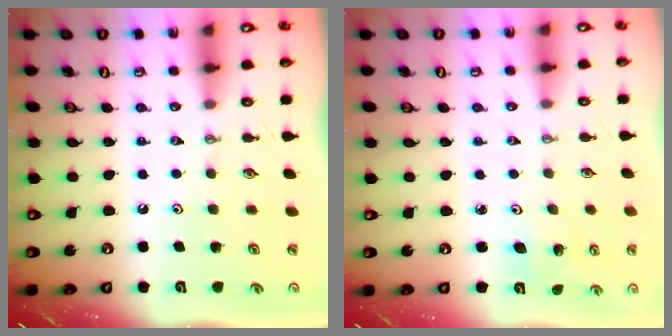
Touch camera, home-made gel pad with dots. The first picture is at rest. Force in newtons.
{"total": 2.0, "press": 2.0, "slide": 0.2}